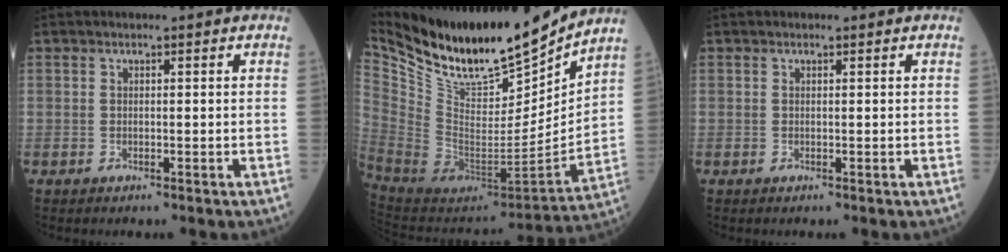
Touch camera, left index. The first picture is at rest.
{"total": 21.9, "force": [19.5, 3.8, 9.3], "torque": [-0.183, -0.047, 0.342]}
{"total": 0.0}